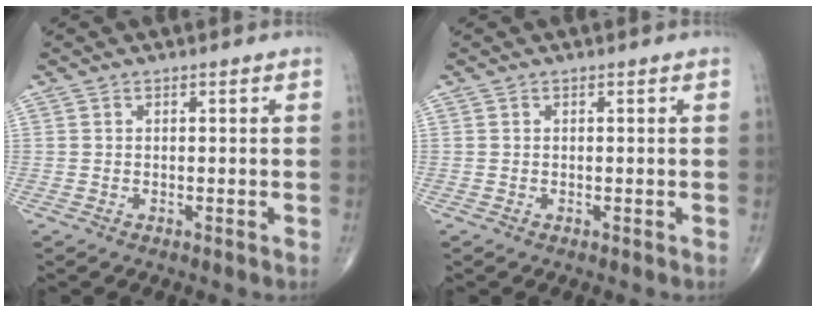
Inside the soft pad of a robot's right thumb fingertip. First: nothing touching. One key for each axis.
{"total": 0.0}